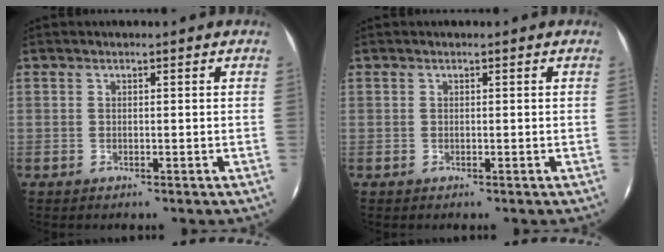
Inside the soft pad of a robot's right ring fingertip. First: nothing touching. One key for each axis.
{"total": 0.0}